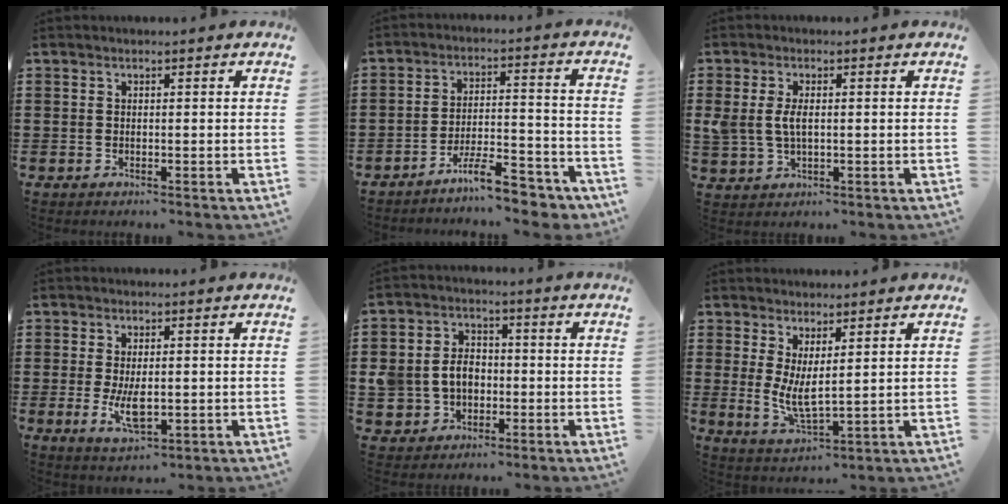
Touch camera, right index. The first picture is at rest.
{"total": 8.4, "force": [-7.2, 1.7, 4.1], "torque": [-0.064, 0.019, -0.133]}
{"total": 4.2, "force": [0.4, 2.3, 3.5], "torque": [-0.087, 0.003, 0.002]}
{"total": 5.2, "force": [-0.4, 2.4, 4.5], "torque": [-0.088, -0.008, -0.009]}
{"total": 6.5, "force": [-0.7, 5.7, 3.0], "torque": [-0.092, 0.012, -0.017]}
{"total": 5.0, "force": [1.4, 1.8, 4.5], "torque": [-0.087, -0.009, 0.025]}